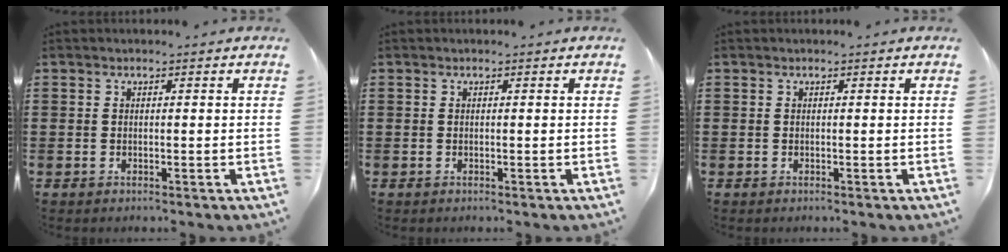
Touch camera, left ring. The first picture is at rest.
{"total": 0.0}
{"total": 0.0}